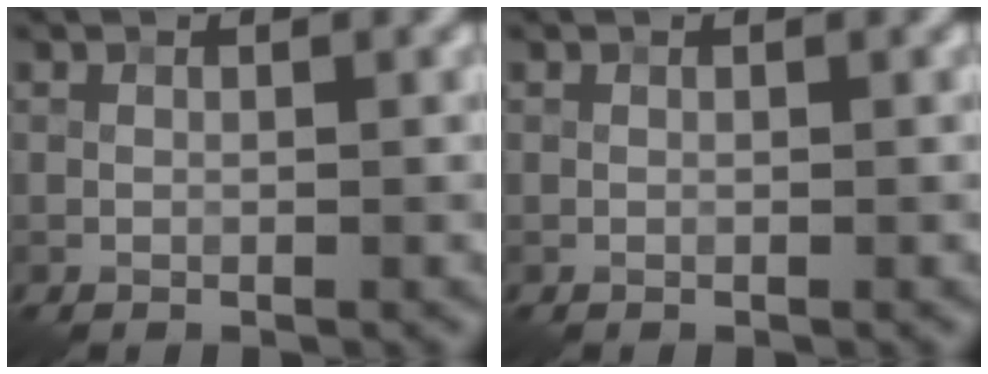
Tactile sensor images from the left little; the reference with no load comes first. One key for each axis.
{"total": 0.0}